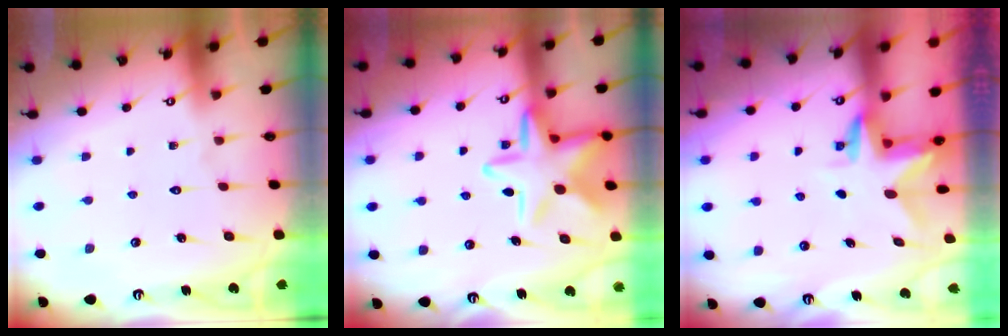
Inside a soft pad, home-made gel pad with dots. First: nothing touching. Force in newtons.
{"total": 15.3, "press": 15.2, "slide": 1.4}
{"total": 3.1, "press": 3.0, "slide": 0.3}